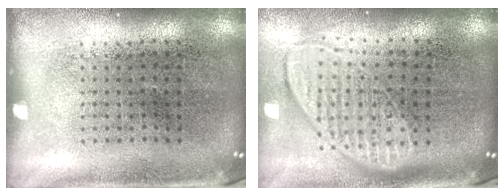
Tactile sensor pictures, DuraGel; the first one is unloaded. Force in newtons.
{"total": 1.9, "press": 1.5, "slide": 1.2}